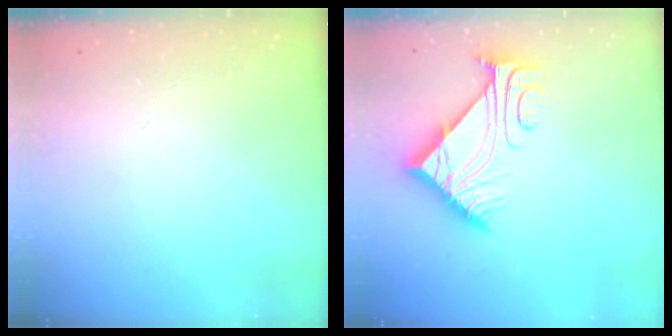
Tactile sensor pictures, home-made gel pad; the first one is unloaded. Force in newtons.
{"total": 9.0, "press": 8.9, "slide": 1.0}